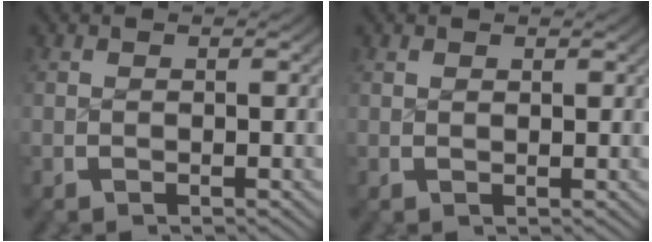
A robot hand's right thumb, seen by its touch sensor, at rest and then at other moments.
{"total": 0.5, "force": [0.5, 0.1, 0.1], "torque": [0.004, -0.002, 0.013]}